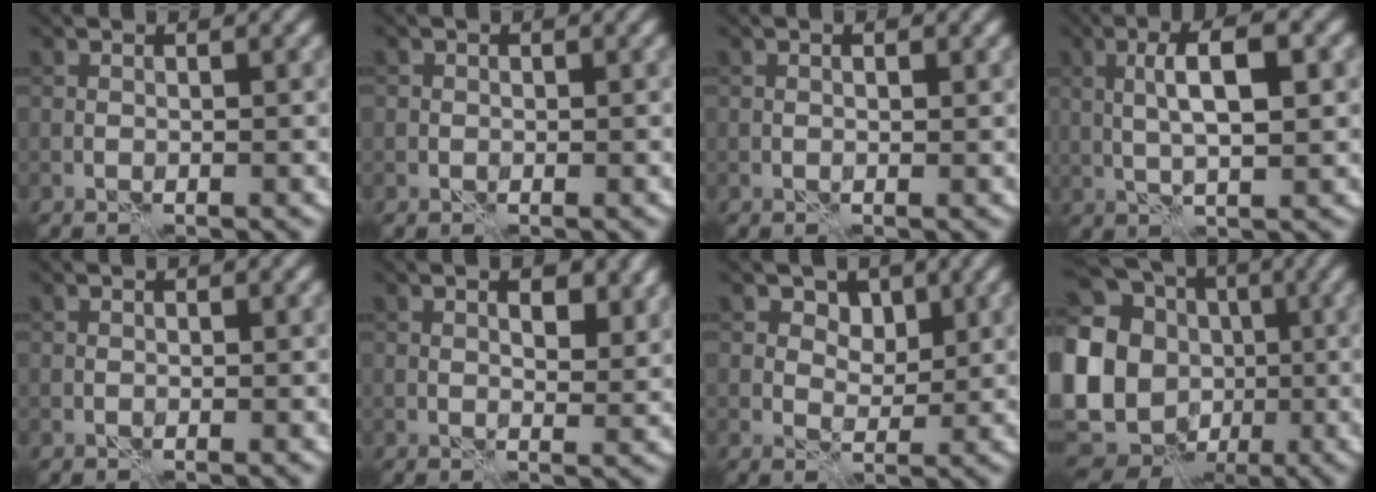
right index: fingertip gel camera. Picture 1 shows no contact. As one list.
[{"total": 0.8, "force": [0.0, 0.8, 0.1], "torque": [0.003, -0.002, -0.003]}, {"total": 0.8, "force": [0.2, 0.5, 0.7], "torque": [-0.009, -0.001, 0.002]}, {"total": 5.4, "force": [0.9, 1.5, 5.1], "torque": [-0.095, 0.007, 0.016]}, {"total": 0.0}, {"total": 3.1, "force": [1.2, 1.6, 2.4], "torque": [-0.031, -0.005, 0.020]}, {"total": 3.4, "force": [1.8, 2.4, 1.6], "torque": [-0.028, -0.011, 0.029]}, {"total": 19.3, "force": [-3.1, 17.2, 8.3], "torque": [-0.189, 0.007, -0.086]}]